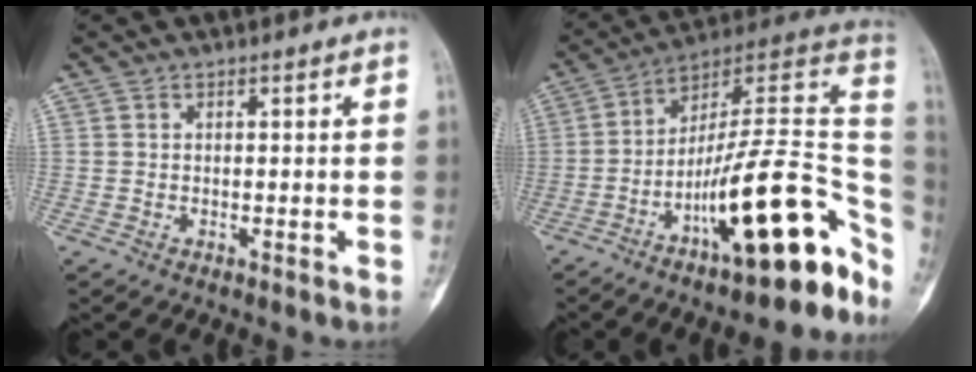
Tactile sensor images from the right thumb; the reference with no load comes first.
{"total": 25.9, "force": [-9.5, 7.4, 22.9], "torque": [-0.269, 0.075, -0.140]}